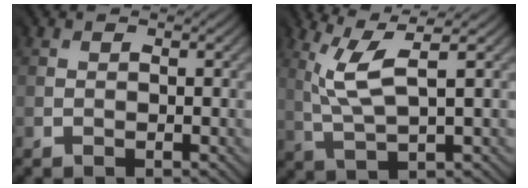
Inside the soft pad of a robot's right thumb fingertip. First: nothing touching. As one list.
[{"total": 5.4, "force": [2.7, 1.0, 4.6], "torque": [-0.116, 0.009, 0.058]}]